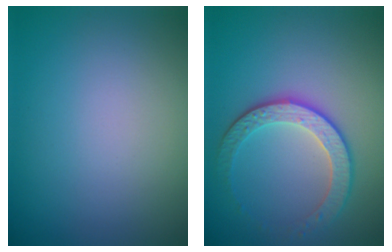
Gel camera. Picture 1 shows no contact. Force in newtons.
{"total": 3.7, "press": 3.2, "slide": 2.0}